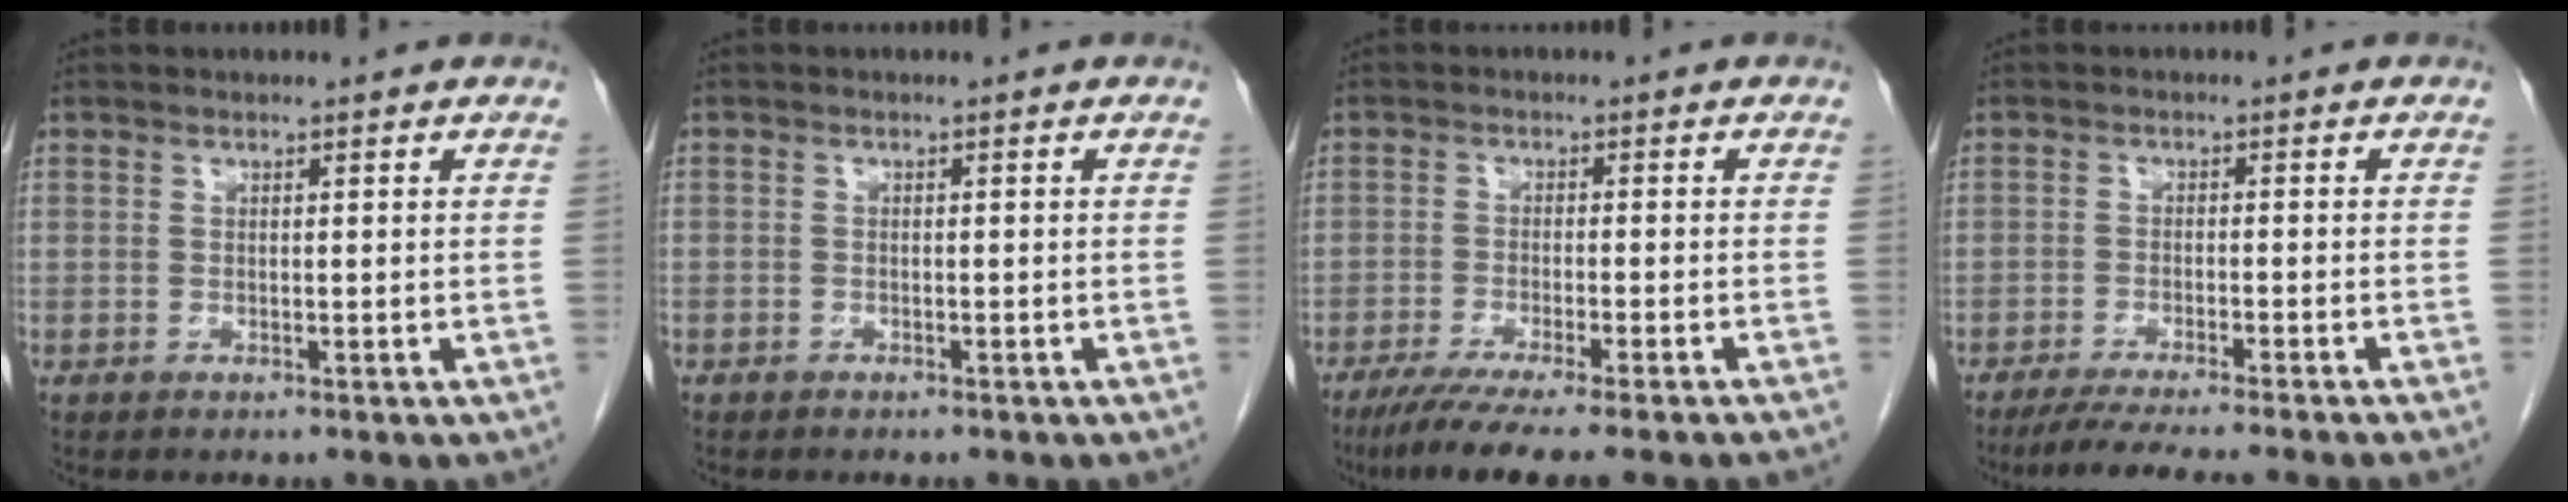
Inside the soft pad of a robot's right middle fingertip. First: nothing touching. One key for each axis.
{"total": 0.8, "fx": -0.6, "fy": 0.6, "fz": 0.1, "tx": -0.003, "ty": 0.003, "tz": -0.011}
{"total": 11.4, "fx": -9.3, "fy": -0.5, "fz": 6.6, "tx": -0.079, "ty": -0.032, "tz": -0.139}
{"total": 10.2, "fx": -8.8, "fy": -1.1, "fz": 5.1, "tx": -0.052, "ty": -0.027, "tz": -0.132}